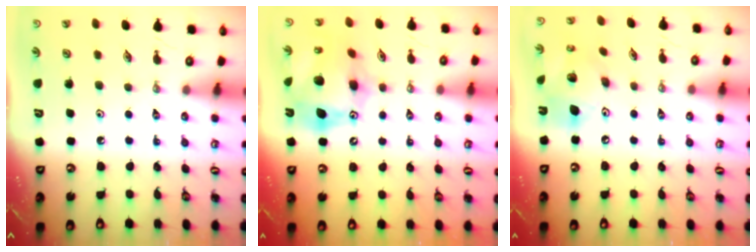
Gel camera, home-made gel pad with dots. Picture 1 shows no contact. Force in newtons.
{"total": 15.6, "press": 15.5, "slide": 1.4}
{"total": 15.9, "press": 15.5, "slide": 3.4}